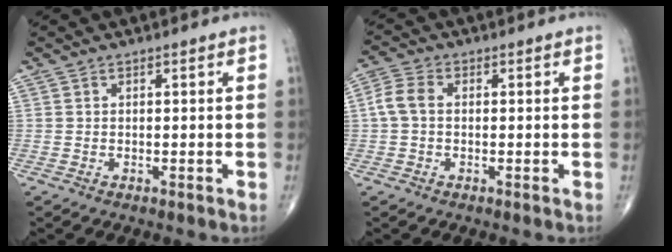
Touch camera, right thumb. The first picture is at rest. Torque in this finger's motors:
{"motor_torque": [-0.36, 0.13, 0.45, 0.03, 0.04]}